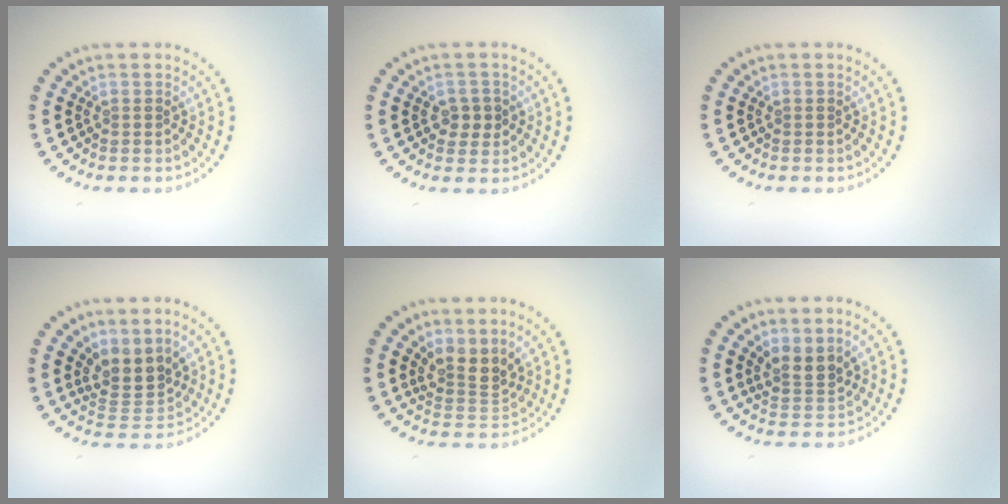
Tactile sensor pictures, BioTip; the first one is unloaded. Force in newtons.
{"total": 1.9, "press": 1.8, "slide": 0.4}
{"total": 0.0}
{"total": 3.2, "press": 2.4, "slide": 2.1}
{"total": 2.9, "press": 2.2, "slide": 1.9}
{"total": 2.5, "press": 1.9, "slide": 1.6}